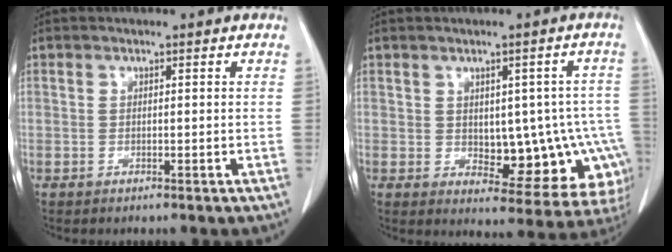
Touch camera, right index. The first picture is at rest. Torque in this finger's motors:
{"motor_torque": [0.26, 0.19, 0.17, 0.02]}